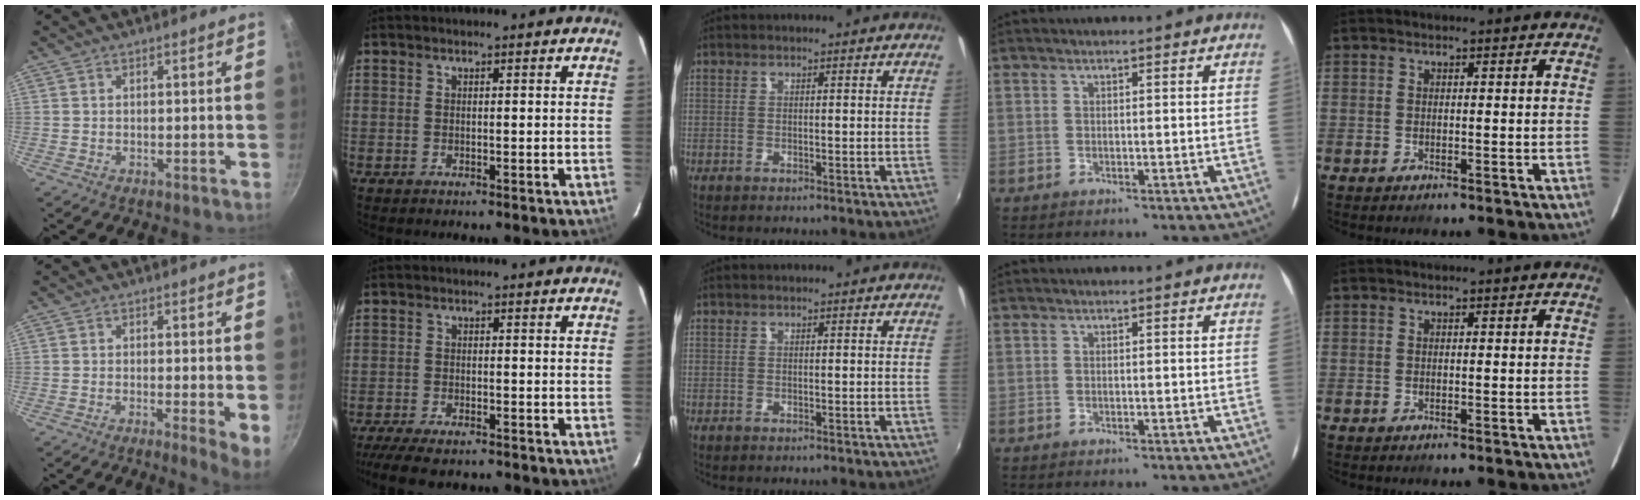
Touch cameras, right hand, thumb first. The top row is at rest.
{"thumb": {"total": 4.8, "force": [-0.6, 0.7, 4.7], "torque": [-0.058, -0.012, -0.009]}, "index": {"total": 9.7, "force": [-8.3, 2.3, 4.6], "torque": [-0.112, -0.029, -0.139]}}